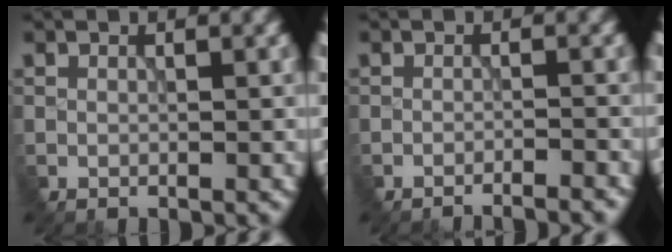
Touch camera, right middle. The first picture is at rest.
{"total": 3.7, "force": [-3.5, 0.3, 1.0], "torque": [-0.007, 0.011, -0.049]}